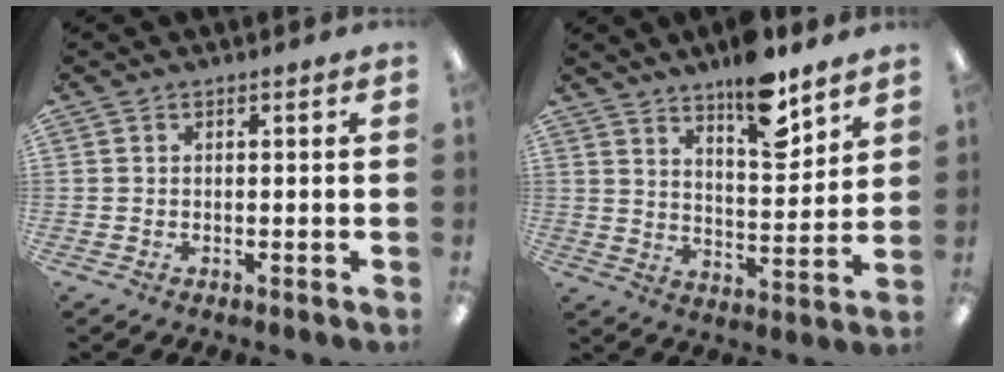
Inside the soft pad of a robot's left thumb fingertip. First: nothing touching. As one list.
[{"total": 13.2, "force": [10.1, 4.1, 7.4], "torque": [-0.099, -0.067, 0.172]}]